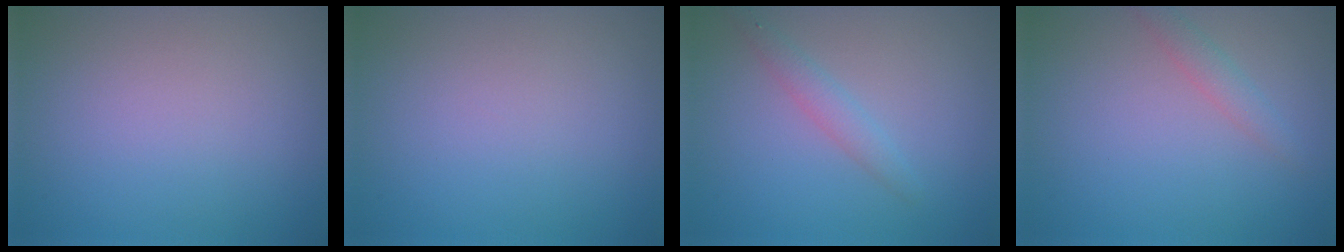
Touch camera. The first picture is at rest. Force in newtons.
{"total": 0.0}
{"total": 1.7, "press": 1.7, "slide": 0.0}
{"total": 1.5, "press": 1.5, "slide": 0.1}